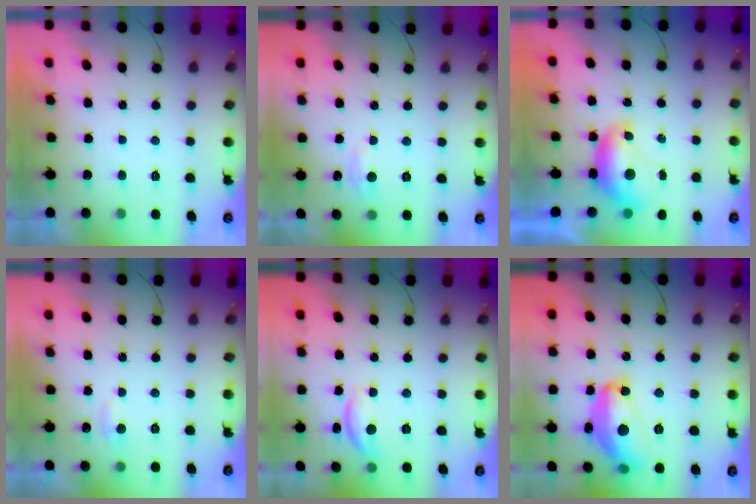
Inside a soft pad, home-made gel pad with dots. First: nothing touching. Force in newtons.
{"total": 2.9, "press": 2.9, "slide": 0.4}
{"total": 8.0, "press": 8.0, "slide": 0.3}
{"total": 3.9, "press": 3.8, "slide": 0.4}
{"total": 8.5, "press": 8.4, "slide": 0.7}
{"total": 16.6, "press": 16.6, "slide": 0.6}